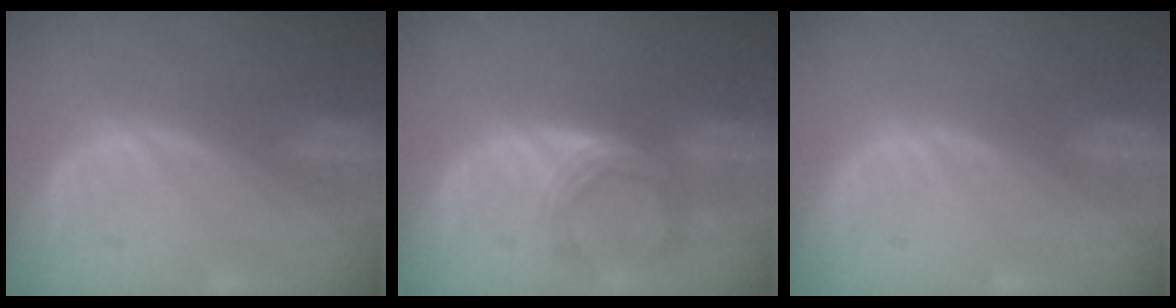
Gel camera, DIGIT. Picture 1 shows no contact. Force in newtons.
{"total": 4.9, "press": 4.5, "slide": 1.9}
{"total": 0.0}